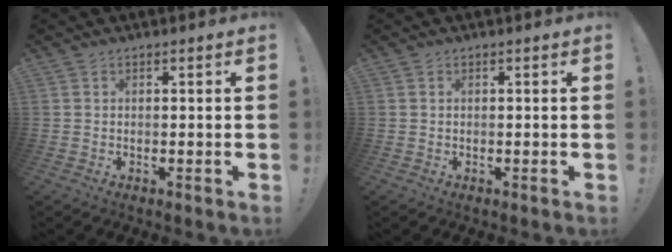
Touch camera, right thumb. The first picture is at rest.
{"total": 0.0}